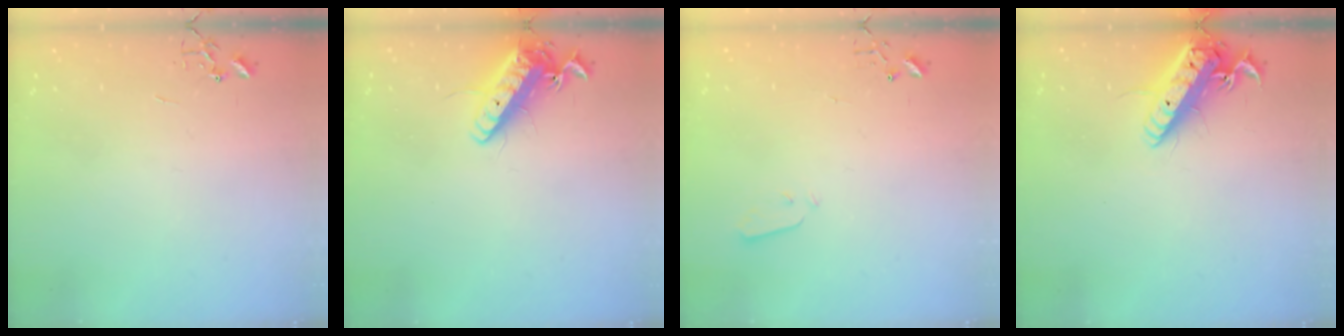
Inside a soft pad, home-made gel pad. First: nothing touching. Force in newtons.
{"total": 13.6, "press": 13.4, "slide": 2.3}
{"total": 3.0, "press": 3.0, "slide": 0.3}
{"total": 16.4, "press": 16.1, "slide": 3.0}